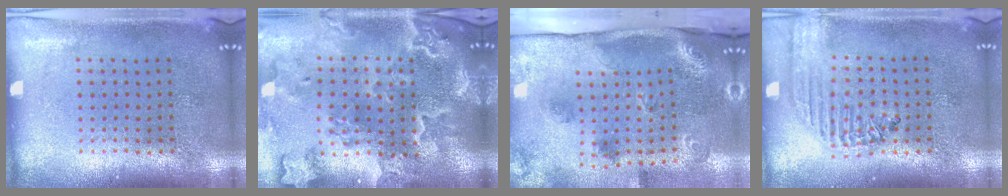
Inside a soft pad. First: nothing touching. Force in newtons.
{"total": 4.1, "press": 3.5, "slide": 2.3}
{"total": 2.5, "press": 1.9, "slide": 1.7}
{"total": 1.8, "press": 1.7, "slide": 0.6}